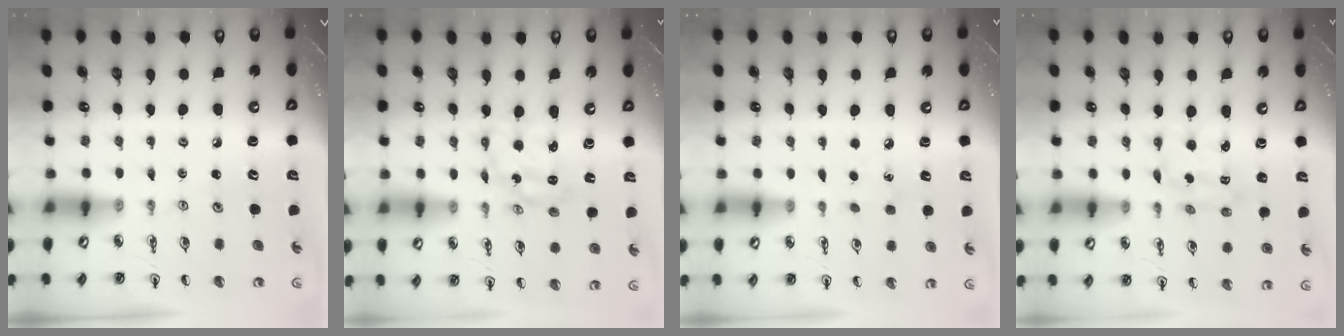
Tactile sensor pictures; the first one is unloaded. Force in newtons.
{"total": 3.6, "press": 3.6, "slide": 0.3}
{"total": 4.2, "press": 4.2, "slide": 0.5}
{"total": 1.9, "press": 1.9, "slide": 0.4}